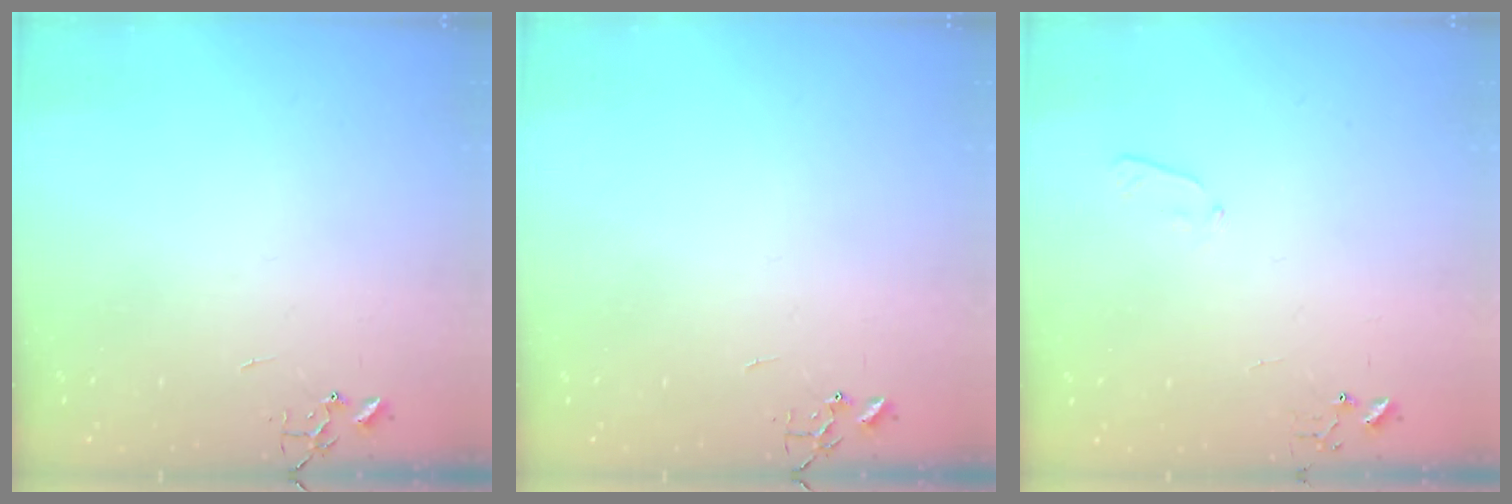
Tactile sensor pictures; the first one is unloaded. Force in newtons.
{"total": 0.0}
{"total": 3.9, "press": 3.9, "slide": 0.6}